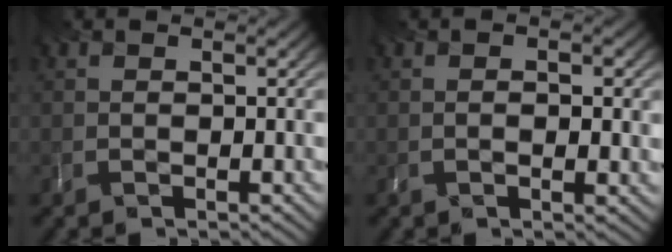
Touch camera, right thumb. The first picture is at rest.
{"total": 1.7, "force": [0.1, 0.5, 1.7], "torque": [-0.024, -0.006, 0.004]}